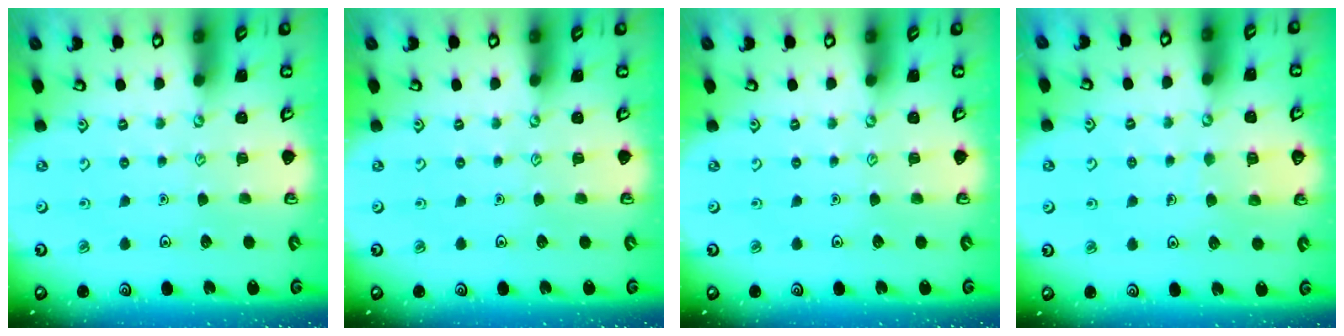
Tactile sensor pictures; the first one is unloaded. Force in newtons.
{"total": 0.0}
{"total": 0.0}
{"total": 6.2, "press": 6.2, "slide": 0.6}